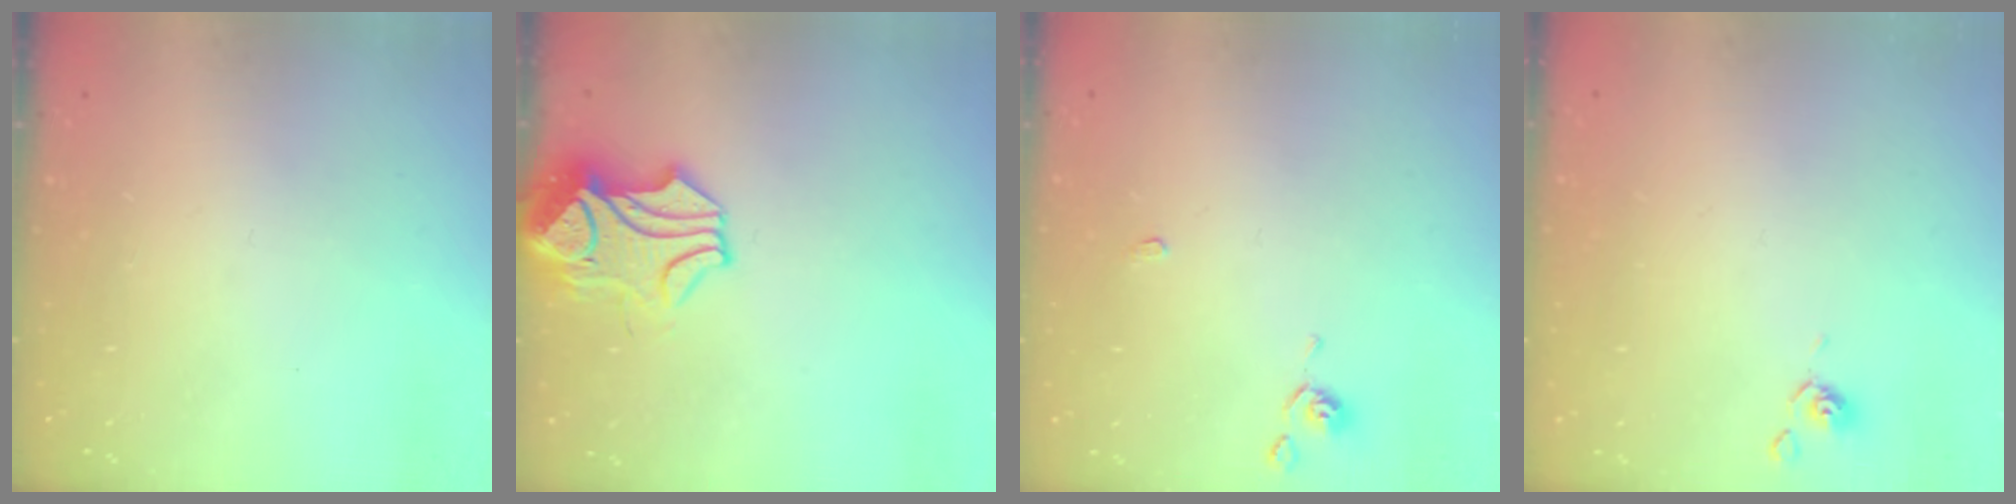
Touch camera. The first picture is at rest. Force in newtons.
{"total": 1.7, "press": 1.2, "slide": 1.2}
{"total": 0.9, "press": 0.9, "slide": 0.4}
{"total": 2.6, "press": 2.6, "slide": 0.4}